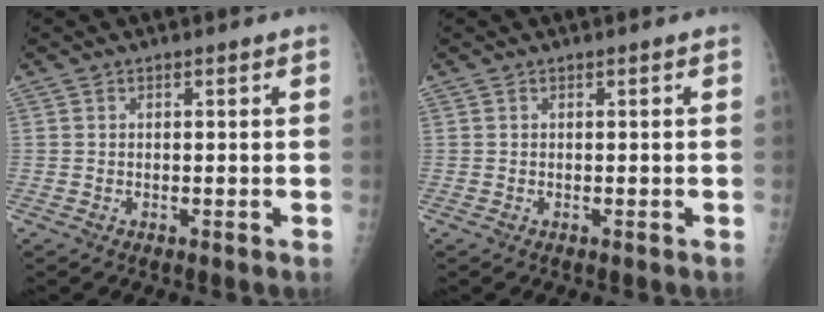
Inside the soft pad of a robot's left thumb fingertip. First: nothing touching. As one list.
[{"total": 0.0}]